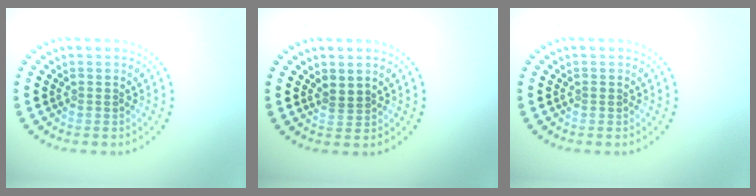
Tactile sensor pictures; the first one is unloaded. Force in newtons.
{"total": 0.8, "press": 0.6, "slide": 0.6}
{"total": 0.0}